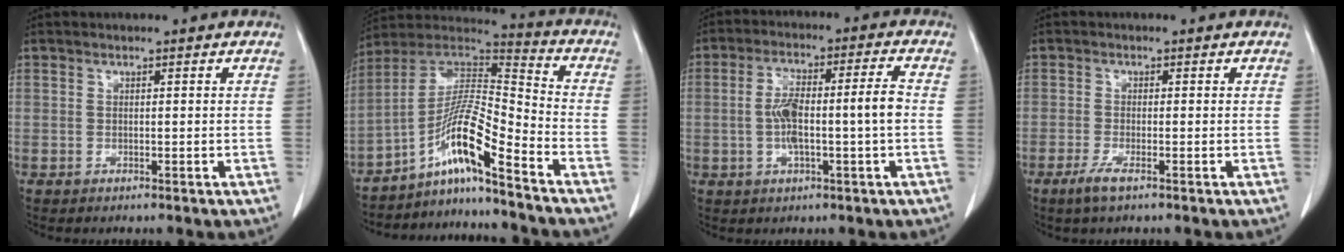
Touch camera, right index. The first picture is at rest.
{"total": 11.5, "force": [-7.6, -0.3, 8.6], "torque": [-0.166, 0.018, -0.141]}
{"total": 9.0, "force": [-0.9, 0.9, 8.9], "torque": [-0.167, 0.022, -0.018]}
{"total": 2.7, "force": [-1.6, 0.2, 2.1], "torque": [-0.046, -0.007, -0.034]}